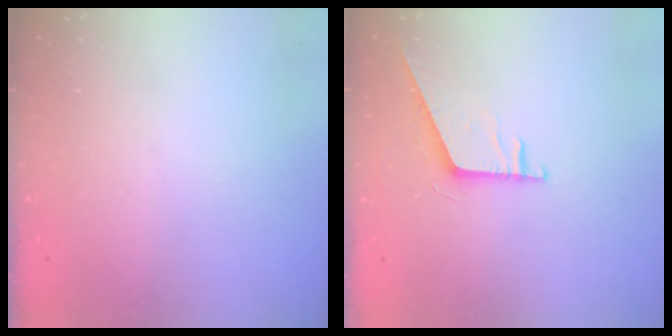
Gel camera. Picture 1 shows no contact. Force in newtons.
{"total": 5.4, "press": 5.4, "slide": 0.5}